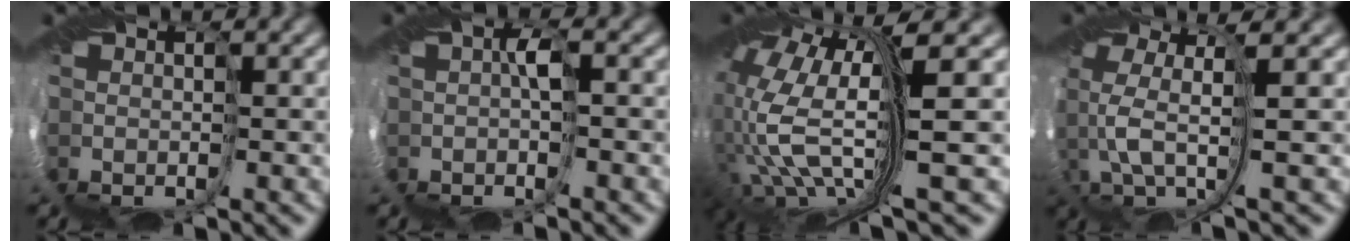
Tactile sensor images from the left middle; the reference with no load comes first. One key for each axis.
{"total": 1.2, "fx": -0.1, "fy": -0.3, "fz": 1.2, "tx": -0.029, "ty": 0.007, "tz": -0.003}
{"total": 11.4, "fx": 1.4, "fy": 2.8, "fz": 11.0, "tx": -0.260, "ty": -0.012, "tz": 0.051}
{"total": 5.3, "fx": -0.4, "fy": 1.1, "fz": 5.2, "tx": -0.129, "ty": 0.014, "tz": -0.018}